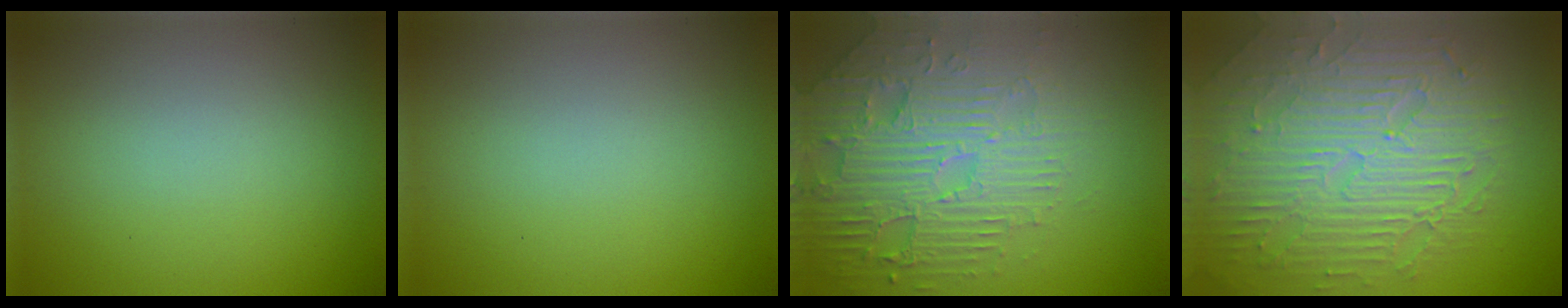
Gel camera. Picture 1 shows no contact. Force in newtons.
{"total": 0.0}
{"total": 7.4, "press": 5.5, "slide": 5.0}
{"total": 9.7, "press": 6.2, "slide": 7.4}